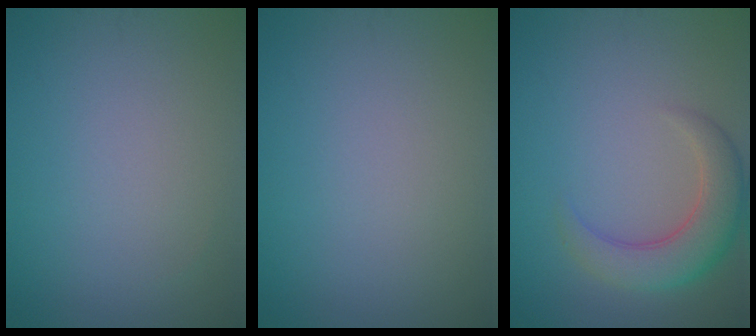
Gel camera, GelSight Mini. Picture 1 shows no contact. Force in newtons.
{"total": 0.0}
{"total": 4.7, "press": 4.7, "slide": 0.3}